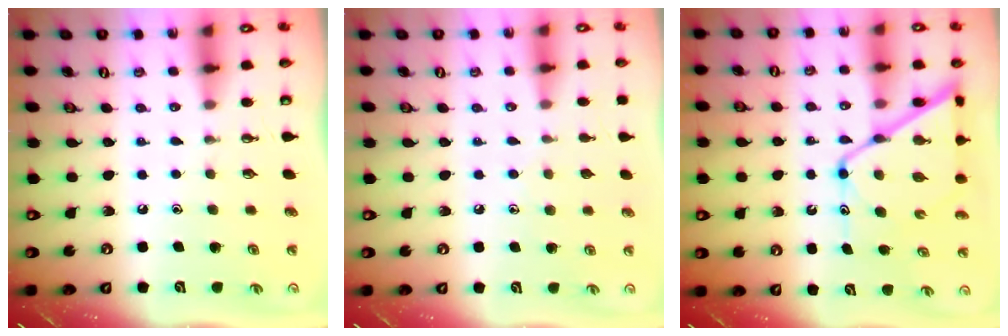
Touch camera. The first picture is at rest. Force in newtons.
{"total": 5.9, "press": 5.9, "slide": 0.6}
{"total": 14.0, "press": 13.9, "slide": 1.2}